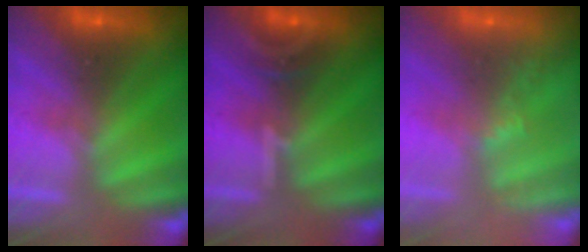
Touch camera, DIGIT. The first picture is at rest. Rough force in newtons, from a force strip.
{"total": 3.3}
{"total": 2.3}